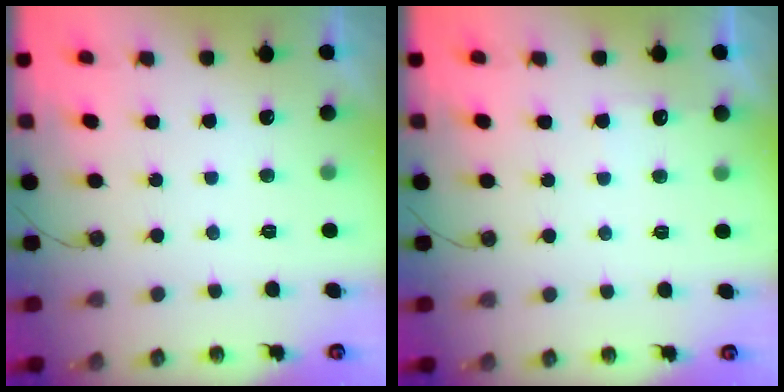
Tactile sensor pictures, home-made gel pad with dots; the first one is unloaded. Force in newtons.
{"total": 3.8, "press": 3.8, "slide": 0.4}